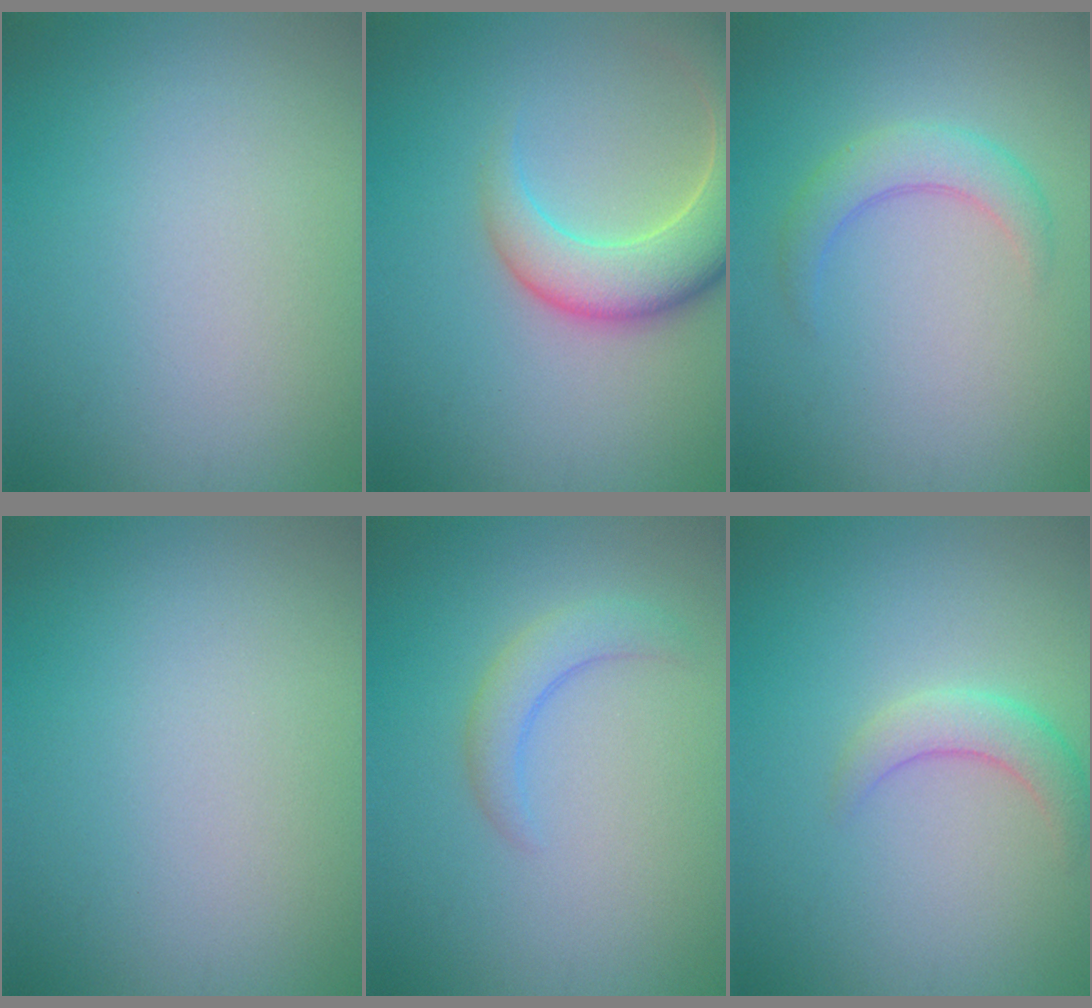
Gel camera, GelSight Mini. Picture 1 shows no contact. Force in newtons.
{"total": 7.2, "press": 7.1, "slide": 0.7}
{"total": 2.8, "press": 2.7, "slide": 0.2}
{"total": 0.0}
{"total": 2.3, "press": 2.3, "slide": 0.4}
{"total": 2.4, "press": 2.4, "slide": 0.2}